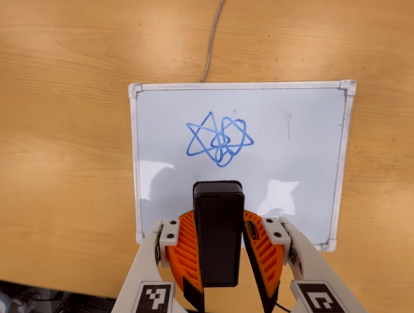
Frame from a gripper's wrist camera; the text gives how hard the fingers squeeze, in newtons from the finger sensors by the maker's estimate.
{"total": 7.2, "left": 6.5, "right": 7.8}